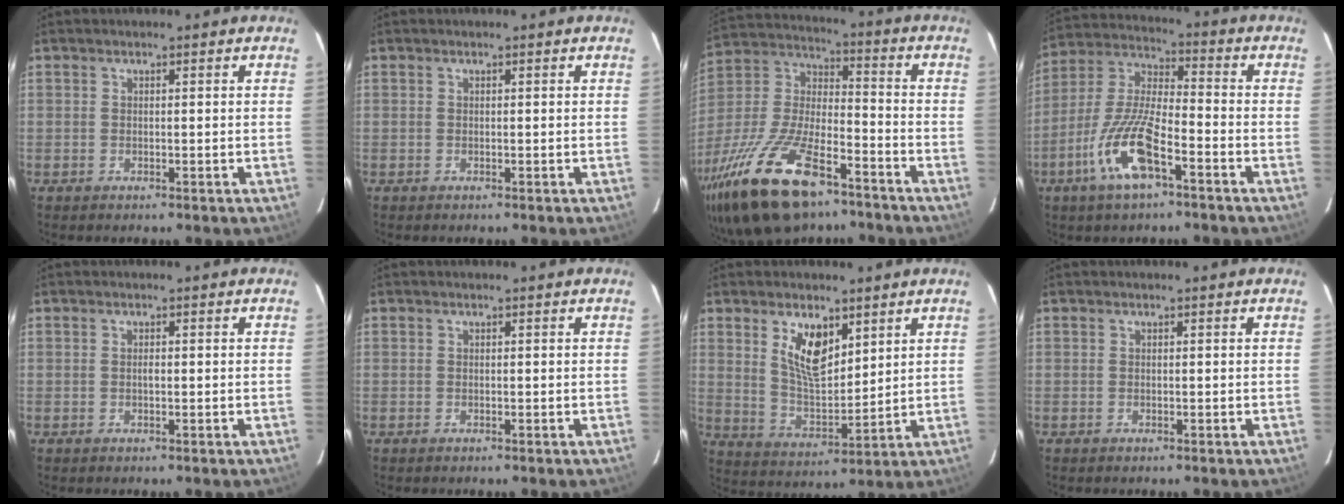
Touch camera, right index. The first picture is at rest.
{"total": 0.0}
{"total": 25.6, "force": [-16.3, 10.1, 17.0], "torque": [-0.355, -0.029, -0.286]}
{"total": 13.8, "force": [-7.1, 3.8, 11.2], "torque": [-0.244, -0.008, -0.141]}
{"total": 0.7, "force": [-0.1, 0.4, 0.6], "torque": [-0.010, 0.003, -0.002]}
{"total": 0.0}
{"total": 9.7, "force": [4.8, 4.4, 7.1], "torque": [-0.126, 0.003, 0.101]}
{"total": 0.0}